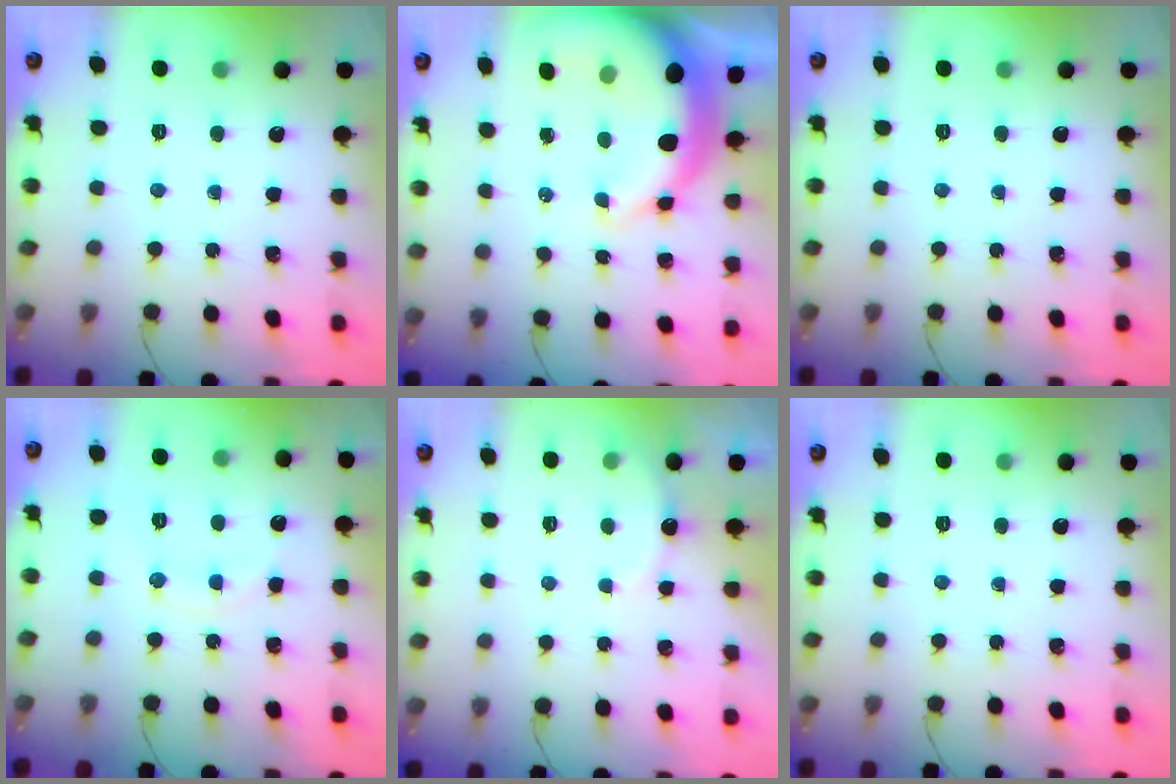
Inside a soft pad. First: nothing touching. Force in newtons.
{"total": 15.0, "press": 14.7, "slide": 3.2}
{"total": 0.0}
{"total": 8.4, "press": 8.3, "slide": 0.7}
{"total": 5.4, "press": 5.2, "slide": 1.5}
{"total": 0.0}